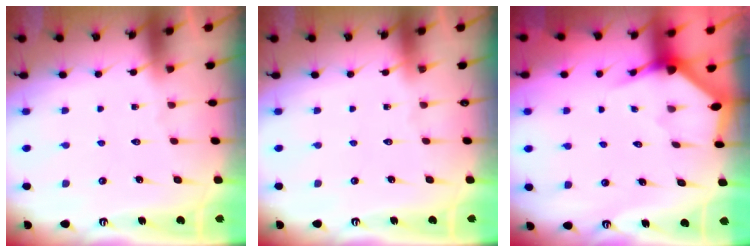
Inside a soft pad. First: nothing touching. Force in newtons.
{"total": 0.0}
{"total": 3.2, "press": 3.2, "slide": 0.3}